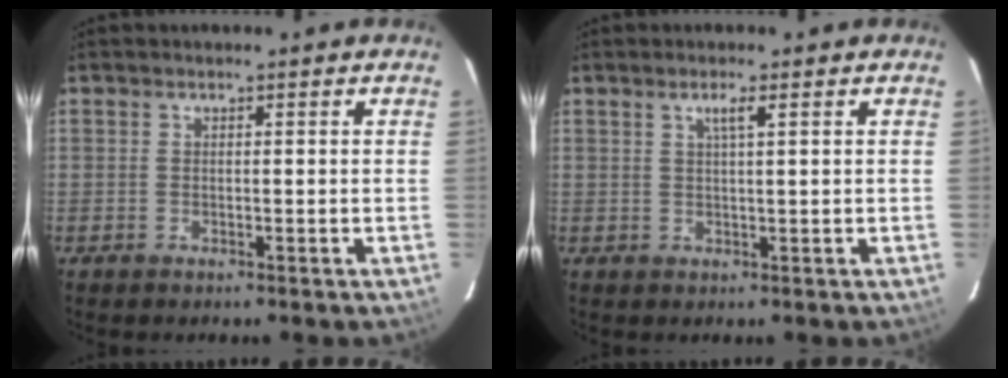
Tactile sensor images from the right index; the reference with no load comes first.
{"total": 2.0, "force": [0.9, -0.2, 1.7], "torque": [-0.030, 0.000, 0.017]}